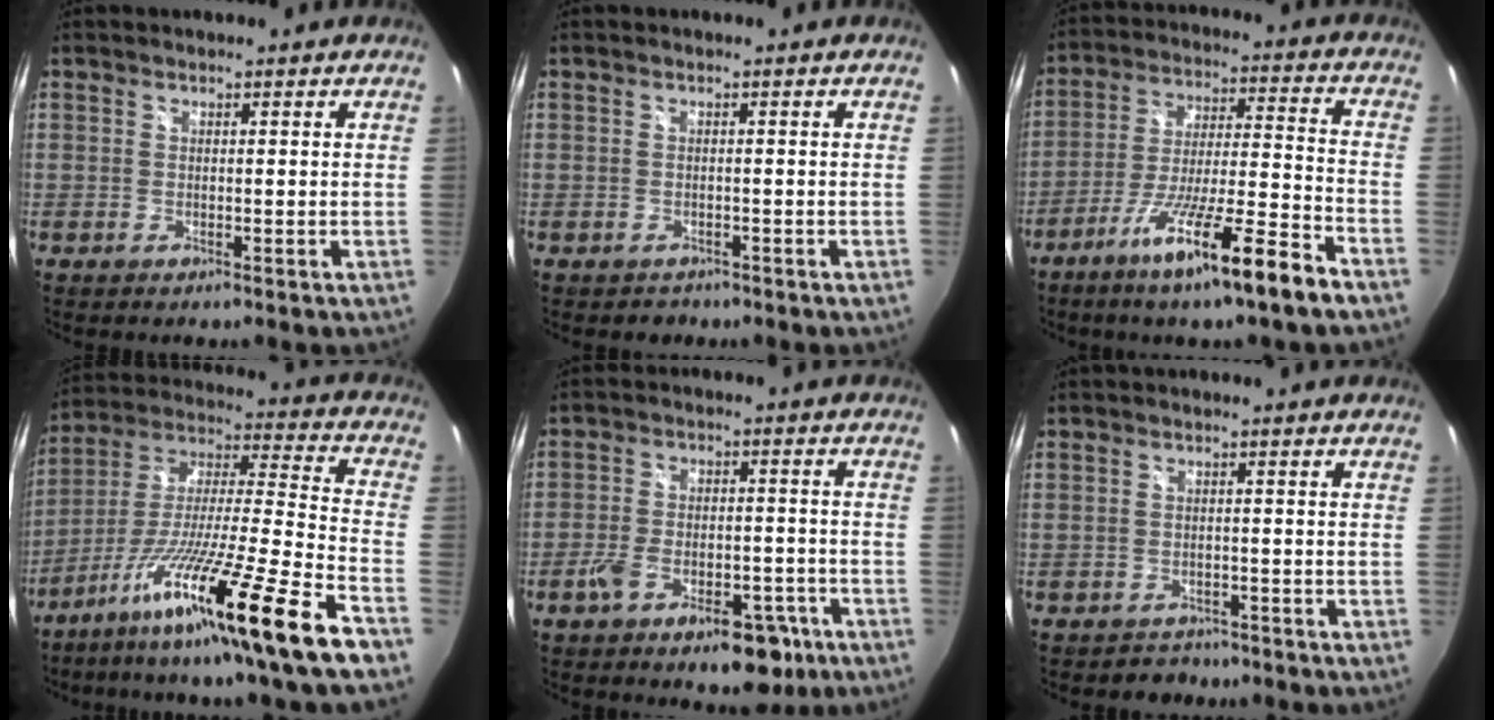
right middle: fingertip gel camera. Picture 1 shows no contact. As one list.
[{"total": 1.9, "force": [-1.2, 1.4, 0.2], "torque": [-0.009, -0.003, -0.015]}, {"total": 15.5, "force": [-10.4, -0.5, 11.4], "torque": [-0.214, -0.027, -0.177]}, {"total": 24.4, "force": [-16.8, -1.8, 17.5], "torque": [-0.282, -0.058, -0.280]}, {"total": 13.0, "force": [-7.4, 6.2, 8.6], "torque": [-0.161, -0.007, -0.107]}, {"total": 3.5, "force": [-2.6, 2.3, 0.0], "torque": [-0.007, 0.004, -0.037]}]